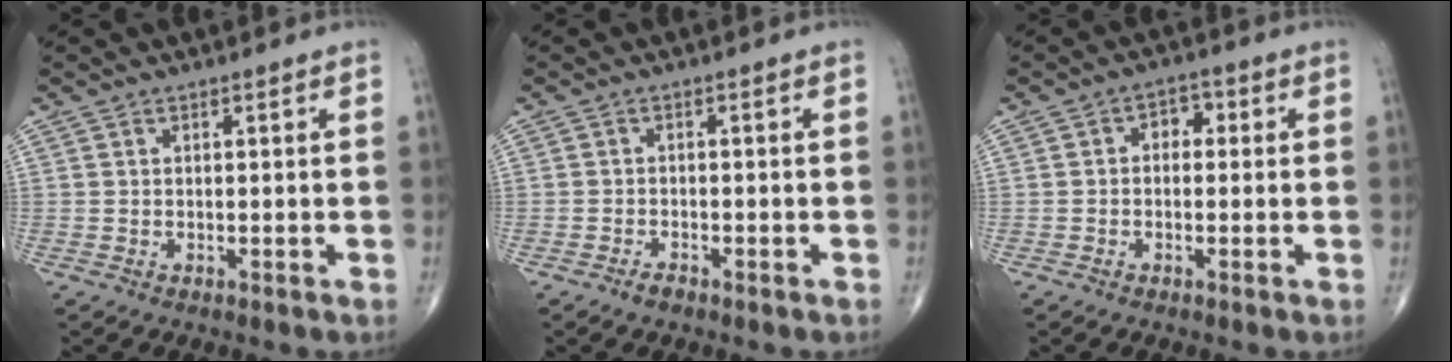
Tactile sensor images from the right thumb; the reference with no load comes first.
{"total": 1.6, "force": [-1.2, 0.7, 0.7], "torque": [-0.014, 0.005, -0.023]}
{"total": 3.3, "force": [0.2, 2.4, 2.2], "torque": [-0.012, 0.015, -0.009]}